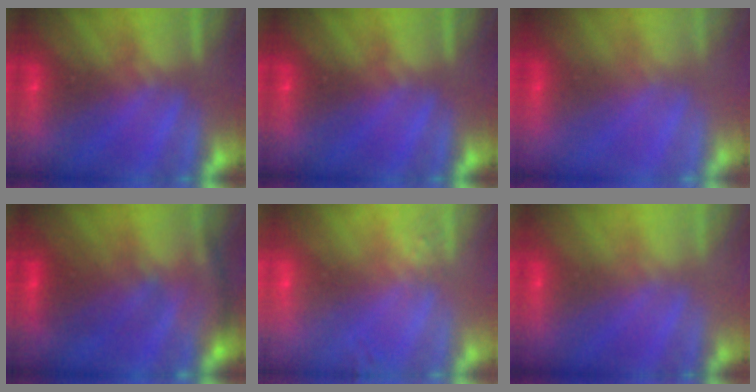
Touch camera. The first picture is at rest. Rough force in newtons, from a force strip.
{"total": 0.0}
{"total": 6.7}
{"total": 2.8}
{"total": 2.6}
{"total": 2.6}